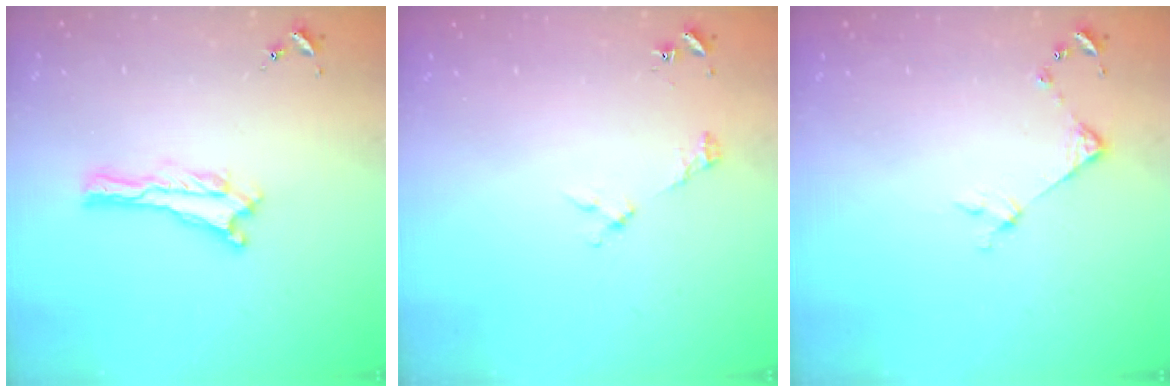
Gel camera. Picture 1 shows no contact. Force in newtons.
{"total": 2.2, "press": 2.2, "slide": 0.3}
{"total": 3.8, "press": 3.7, "slide": 0.3}